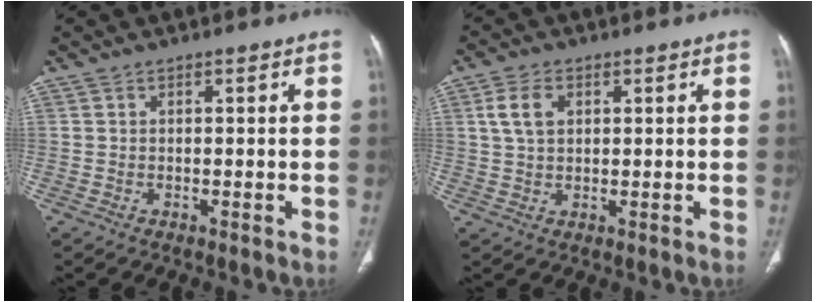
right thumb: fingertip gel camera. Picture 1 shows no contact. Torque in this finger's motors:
{"motor_torque": [0.07, 0.05, 0.70, 0.21, 0.04]}